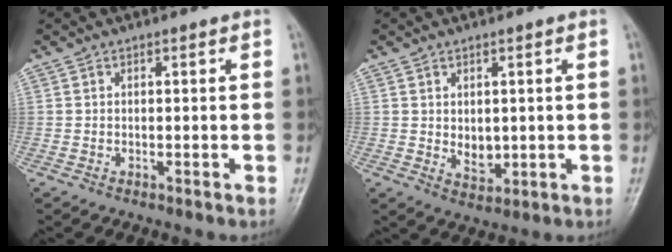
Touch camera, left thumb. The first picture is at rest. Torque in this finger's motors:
{"motor_torque": [0.03, 0.12, 0.06, -0.02, 0.02]}